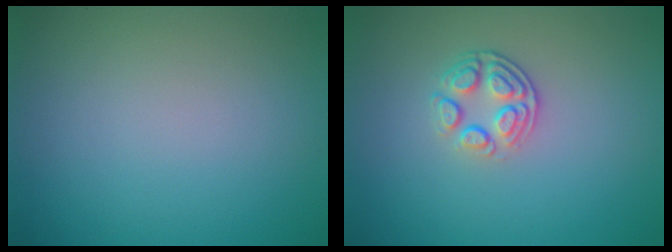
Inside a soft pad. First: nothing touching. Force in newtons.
{"total": 3.0, "press": 2.3, "slide": 1.9}